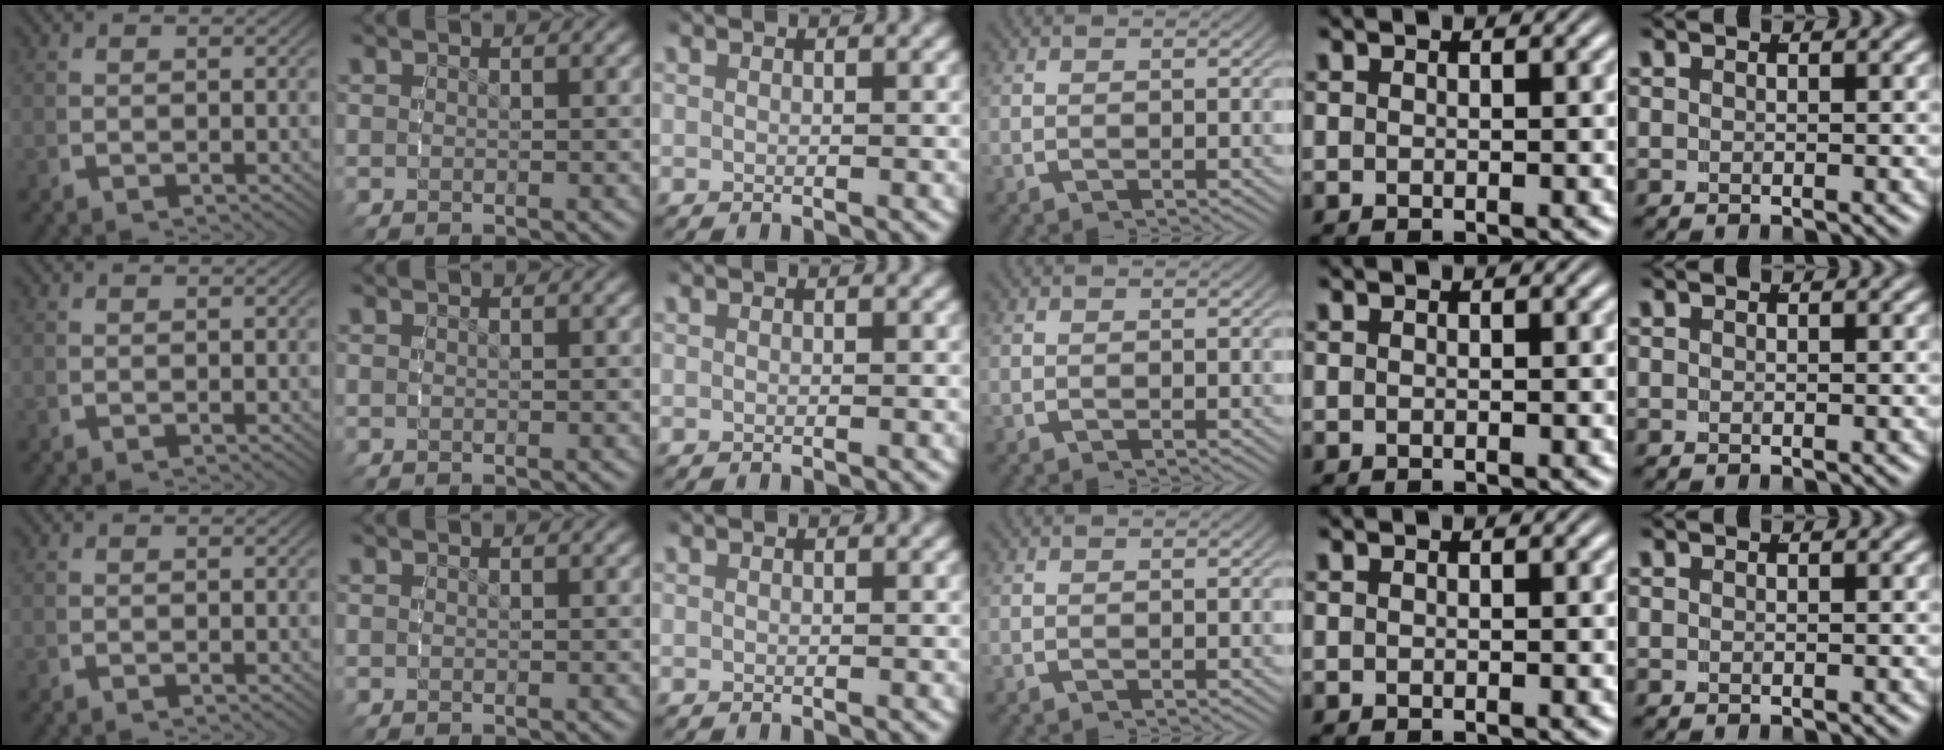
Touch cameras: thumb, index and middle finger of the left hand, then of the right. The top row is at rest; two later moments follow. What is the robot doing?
{"motion": "reach", "object": "toothpaste"}